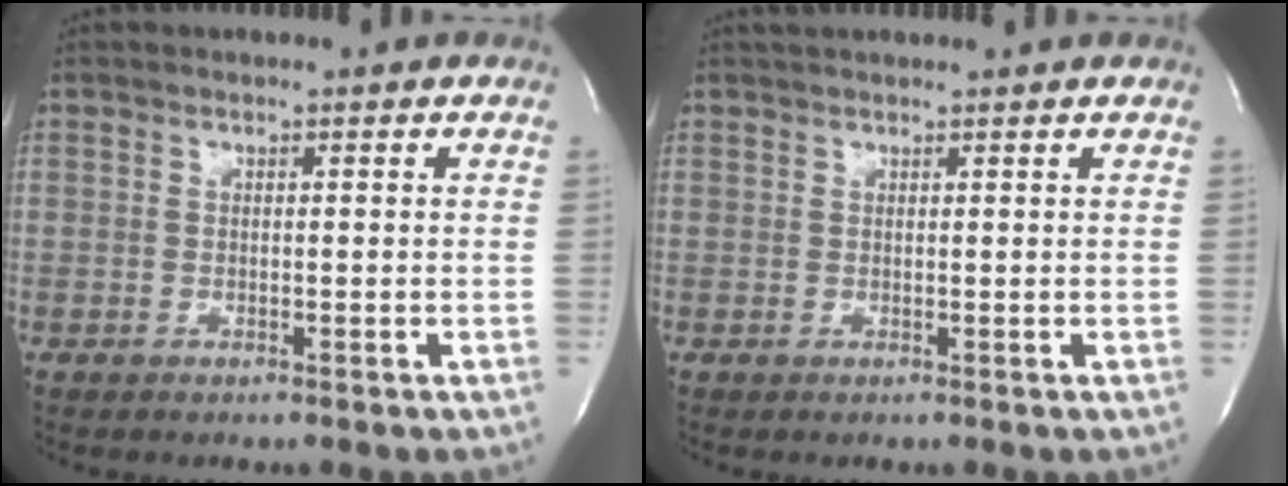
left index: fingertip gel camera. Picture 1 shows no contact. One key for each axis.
{"total": 3.7, "fx": 3.4, "fy": 0.2, "fz": 1.3, "tx": -0.015, "ty": 0.031, "tz": 0.049}